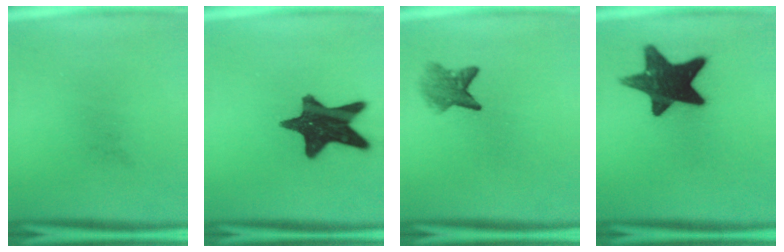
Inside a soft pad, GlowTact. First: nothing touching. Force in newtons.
{"total": 15.6}
{"total": 4.0}
{"total": 15.2}